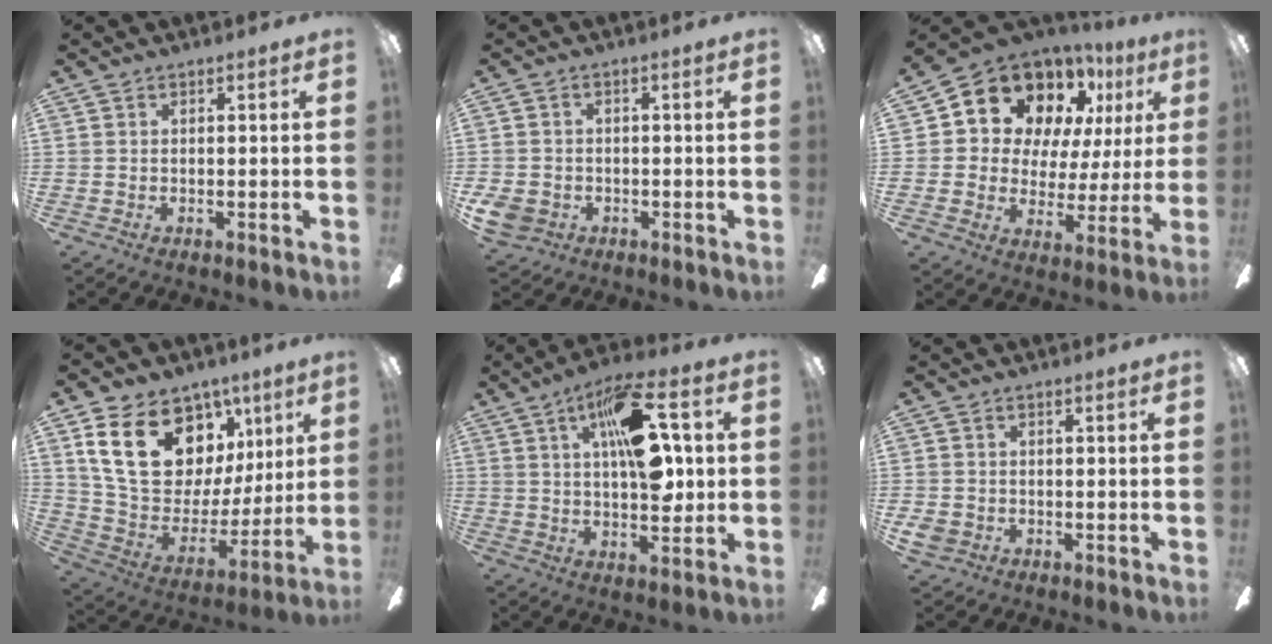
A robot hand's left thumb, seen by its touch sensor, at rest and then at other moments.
{"total": 4.7, "force": [-2.1, 3.7, 1.9], "torque": [-0.057, 0.008, -0.042]}
{"total": 13.8, "force": [10.0, 8.1, 5.0], "torque": [-0.097, -0.069, 0.184]}
{"total": 23.9, "force": [11.3, 16.3, 13.4], "torque": [-0.249, -0.046, 0.213]}
{"total": 17.6, "force": [5.3, 8.0, 14.7], "torque": [-0.220, -0.006, 0.086]}
{"total": 3.0, "force": [-1.2, 2.5, 1.2], "torque": [-0.033, 0.003, -0.026]}